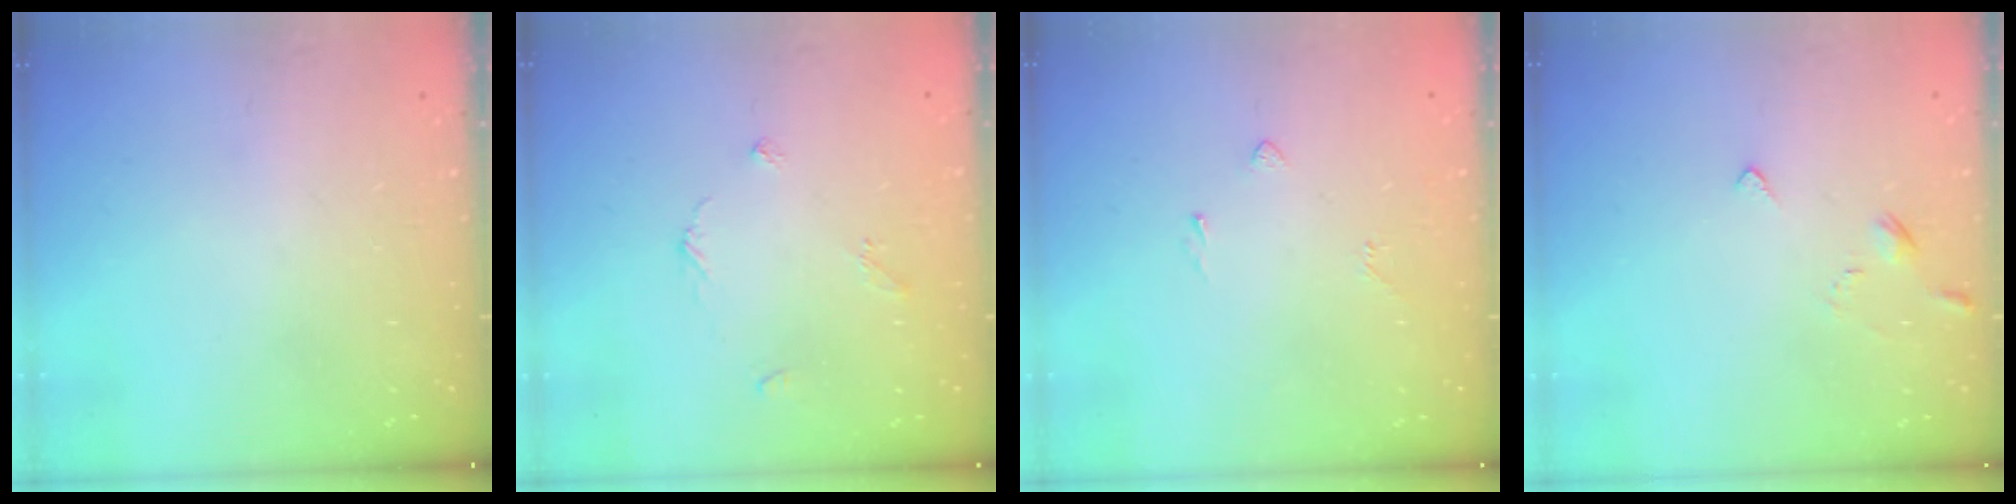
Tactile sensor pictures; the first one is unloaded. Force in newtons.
{"total": 2.9, "press": 2.9, "slide": 0.4}
{"total": 2.0, "press": 1.9, "slide": 0.8}
{"total": 3.2, "press": 3.1, "slide": 0.6}